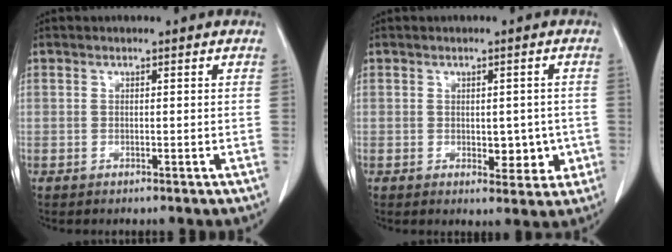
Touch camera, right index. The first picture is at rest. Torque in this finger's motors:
{"motor_torque": [0.08, 0.24, 0.08, 0.02]}